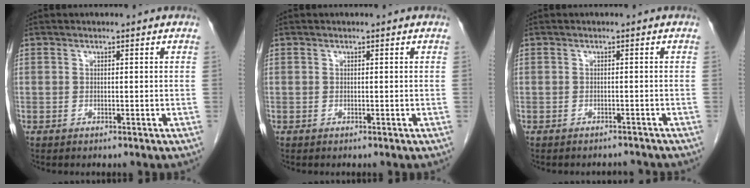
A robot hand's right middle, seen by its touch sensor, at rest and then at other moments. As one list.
[{"total": 0.0}, {"total": 2.0, "force": [-1.9, 0.5, -0.3], "torque": [0.006, -0.003, -0.025]}]